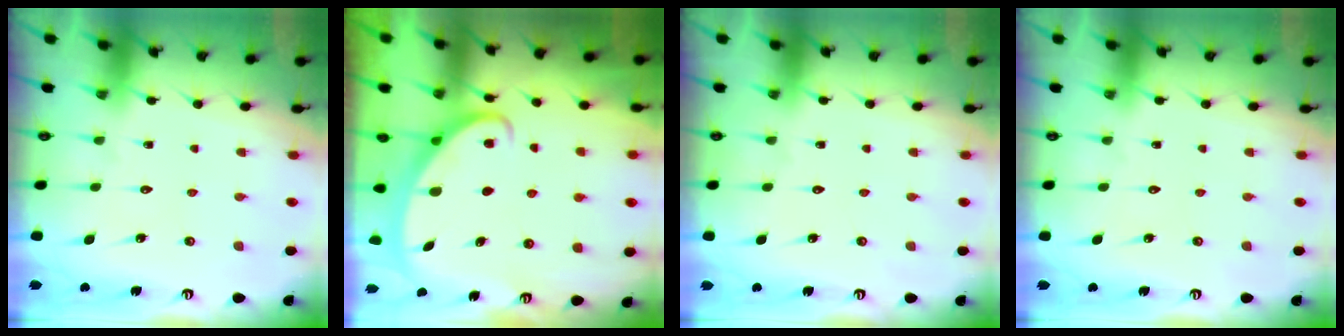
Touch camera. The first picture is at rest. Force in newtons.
{"total": 2.5, "press": 2.5, "slide": 0.3}
{"total": 0.0}
{"total": 0.0}